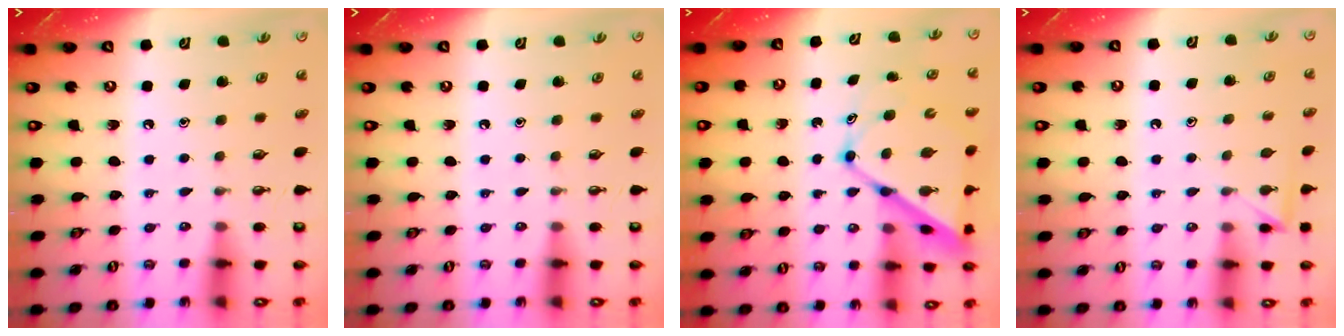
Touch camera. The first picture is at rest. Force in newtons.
{"total": 0.0}
{"total": 14.5, "press": 14.5, "slide": 1.0}
{"total": 3.9, "press": 3.9, "slide": 0.3}